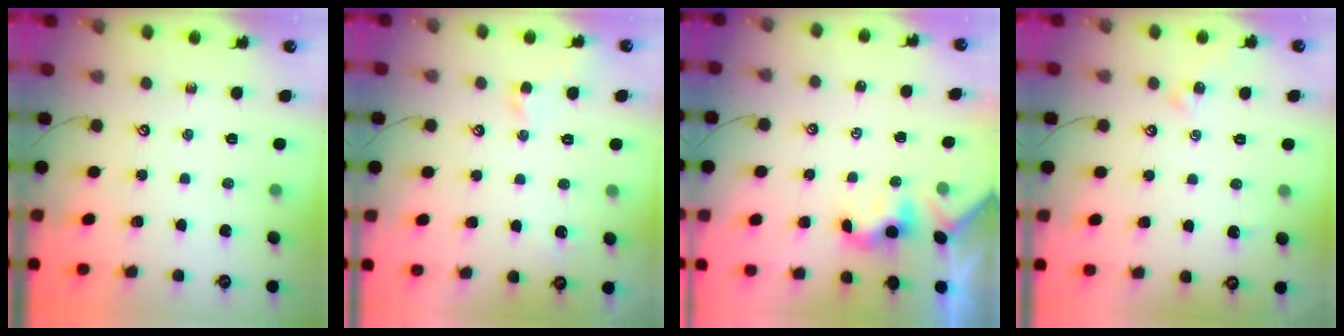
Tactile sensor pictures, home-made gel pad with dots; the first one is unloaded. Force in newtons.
{"total": 0.9, "press": 0.8, "slide": 0.4}
{"total": 1.1, "press": 1.0, "slide": 0.4}
{"total": 2.2, "press": 2.1, "slide": 0.5}